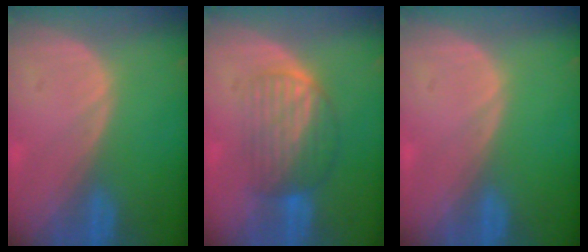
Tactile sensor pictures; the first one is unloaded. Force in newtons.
{"total": 6.5, "press": 6.3, "slide": 1.5}
{"total": 0.0}